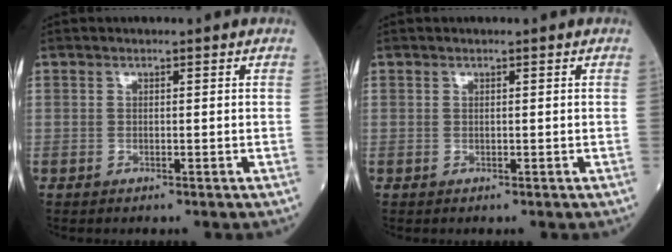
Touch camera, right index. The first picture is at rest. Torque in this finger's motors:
{"motor_torque": [0.00, 0.00, 0.00, 0.00]}